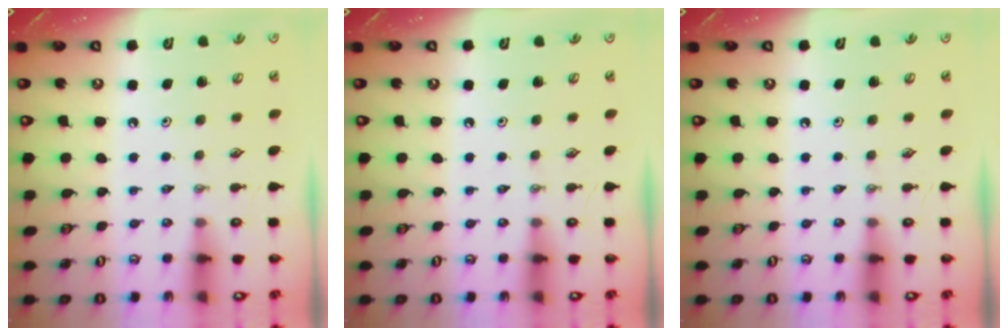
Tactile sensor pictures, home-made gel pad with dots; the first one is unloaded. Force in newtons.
{"total": 0.0}
{"total": 0.0}